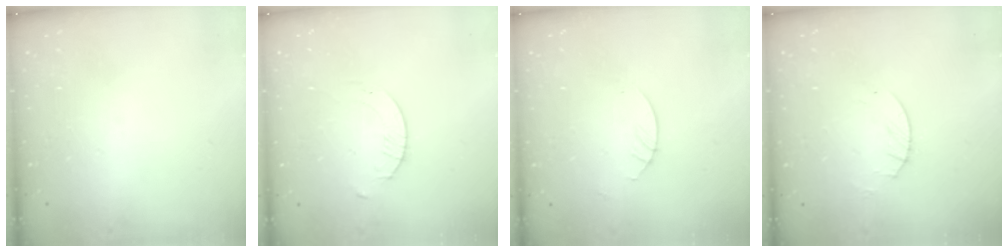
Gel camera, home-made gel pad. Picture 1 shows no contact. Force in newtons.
{"total": 1.6, "press": 1.6, "slide": 0.2}
{"total": 2.4, "press": 2.4, "slide": 0.2}
{"total": 2.6, "press": 2.5, "slide": 0.4}